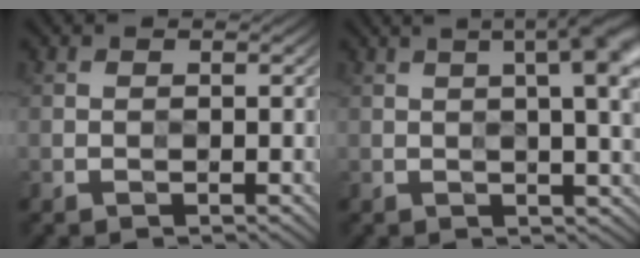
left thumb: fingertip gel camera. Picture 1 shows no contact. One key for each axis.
{"total": 8.7, "fx": 3.0, "fy": 2.2, "fz": 7.9, "tx": -0.076, "ty": 0.031, "tz": 0.031}